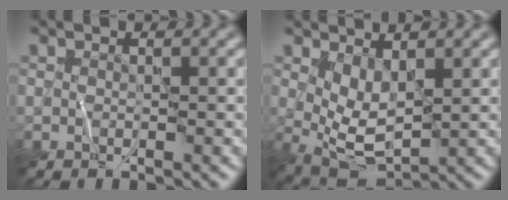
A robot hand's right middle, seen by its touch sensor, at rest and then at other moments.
{"total": 3.6, "force": [1.3, 1.6, 2.9], "torque": [-0.061, -0.013, 0.031]}